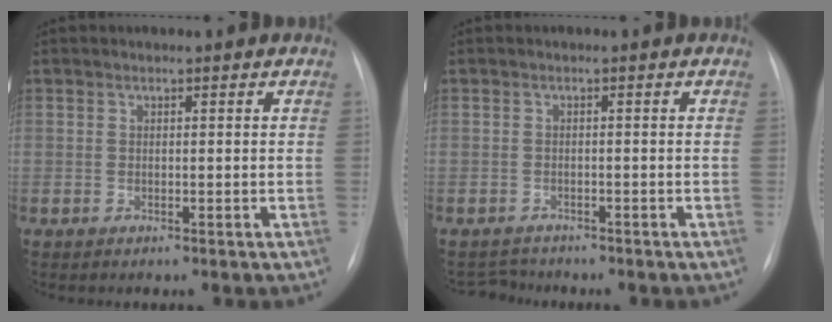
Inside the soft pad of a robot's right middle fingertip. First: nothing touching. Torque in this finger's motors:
{"motor_torque": [-0.83, -0.29, -0.10, -0.02]}